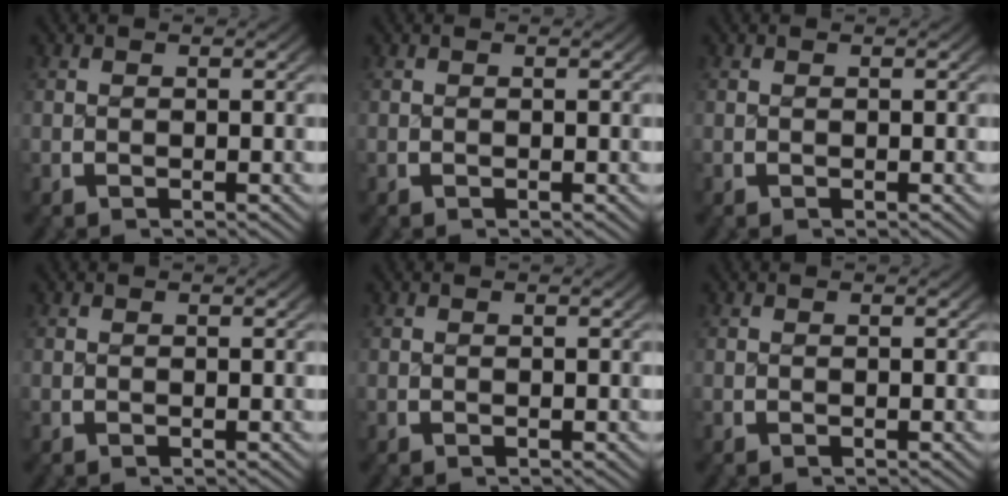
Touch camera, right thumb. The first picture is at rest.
{"total": 0.0}
{"total": 0.0}
{"total": 0.0}
{"total": 0.0}
{"total": 0.0}